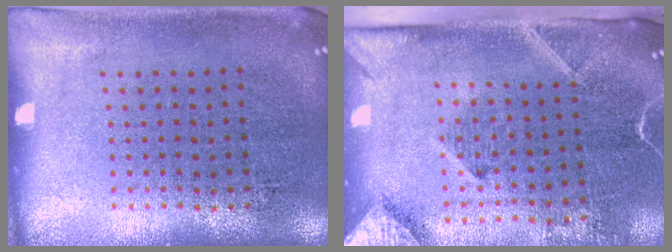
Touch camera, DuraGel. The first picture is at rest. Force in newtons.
{"total": 2.9, "press": 2.1, "slide": 2.0}